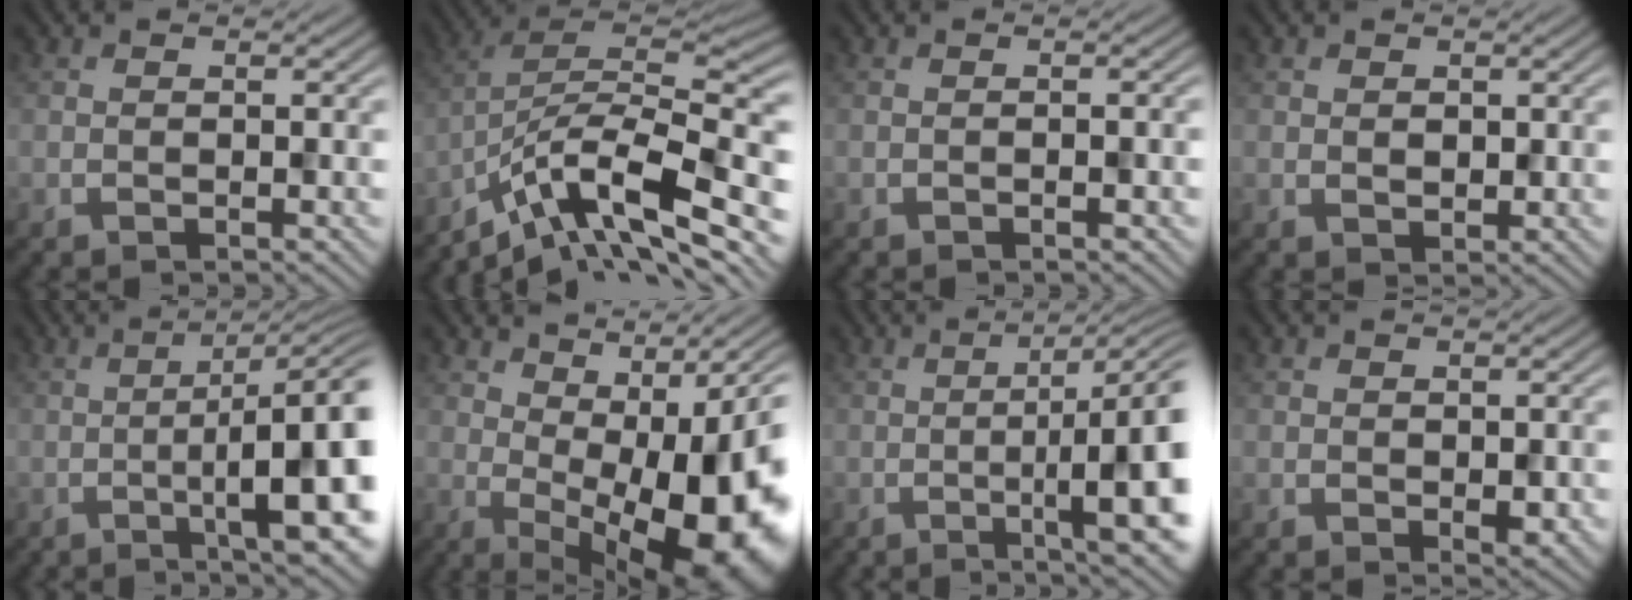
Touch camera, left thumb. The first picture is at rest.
{"total": 12.7, "force": [-8.3, 4.5, 8.5], "torque": [-0.163, -0.004, -0.154]}
{"total": 1.3, "force": [-0.4, 0.3, 1.2], "torque": [-0.013, 0.004, -0.009]}
{"total": 1.2, "force": [0.7, 1.0, -0.2], "torque": [0.004, -0.002, 0.019]}
{"total": 12.0, "force": [-2.2, 2.7, 11.4], "torque": [-0.118, 0.007, -0.029]}
{"total": 16.2, "force": [-0.6, 7.5, 14.3], "torque": [-0.179, -0.023, 0.024]}
{"total": 11.8, "force": [-1.2, 2.8, 11.4], "torque": [-0.128, 0.003, -0.011]}
{"total": 2.3, "force": [0.0, 1.7, 1.5], "torque": [-0.021, -0.006, 0.011]}